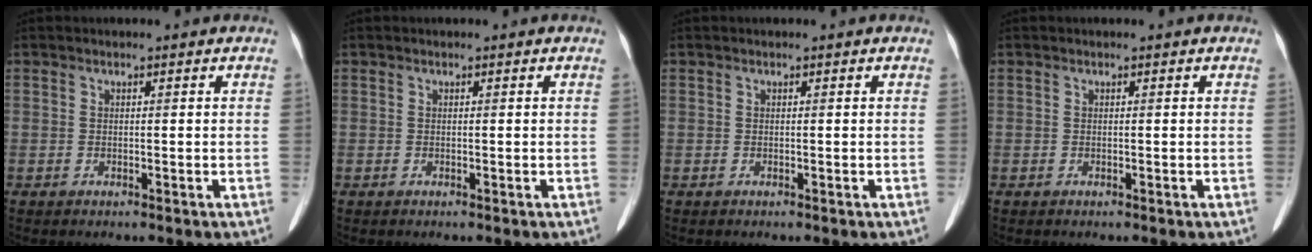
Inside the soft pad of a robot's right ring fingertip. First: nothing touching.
{"total": 0.0}
{"total": 0.0}
{"total": 0.0}